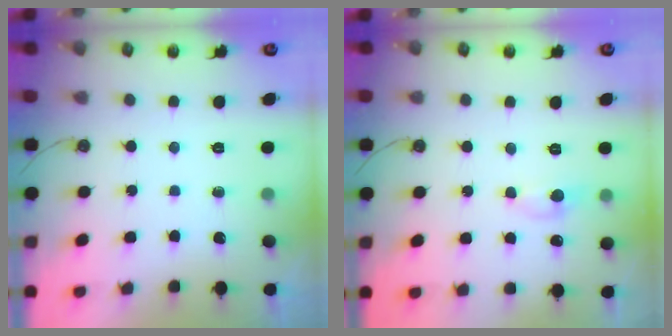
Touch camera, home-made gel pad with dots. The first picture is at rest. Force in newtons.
{"total": 0.6, "press": 0.2, "slide": 0.5}